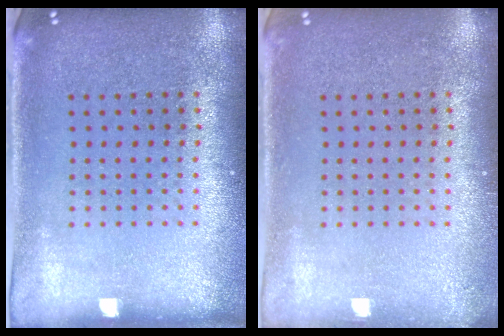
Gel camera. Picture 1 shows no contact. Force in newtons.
{"total": 0.6, "press": 0.6, "slide": 0.0}